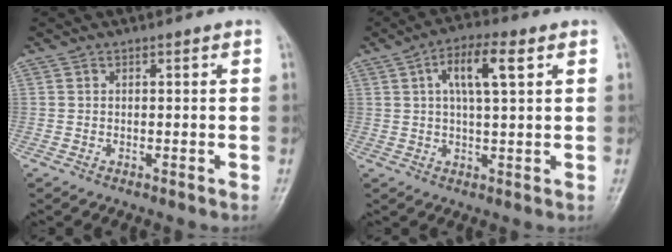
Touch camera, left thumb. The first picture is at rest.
{"total": 8.3, "force": [2.9, 2.6, 7.3], "torque": [-0.130, 0.009, 0.048]}